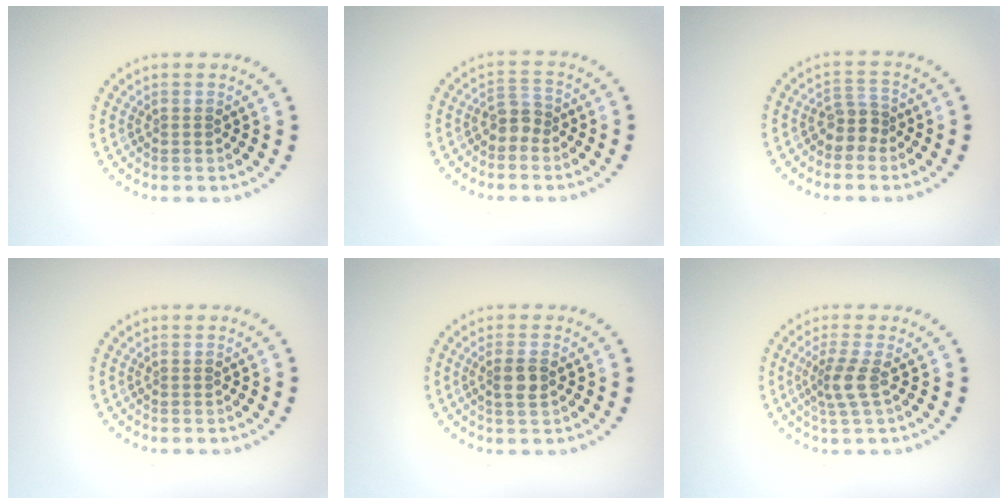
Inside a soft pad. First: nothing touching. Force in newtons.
{"total": 1.8, "press": 1.5, "slide": 1.0}
{"total": 2.1, "press": 1.7, "slide": 1.3}
{"total": 0.0}
{"total": 1.9, "press": 1.7, "slide": 0.7}
{"total": 2.4, "press": 1.8, "slide": 1.6}